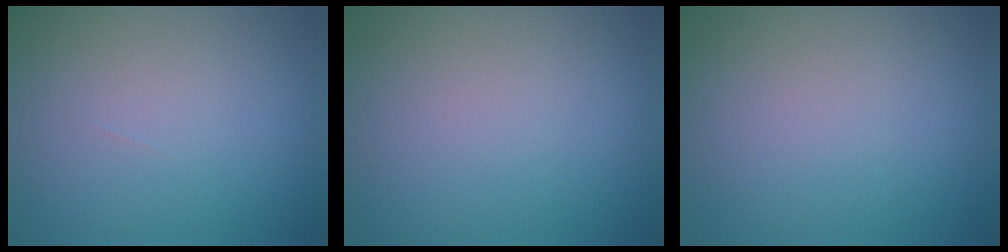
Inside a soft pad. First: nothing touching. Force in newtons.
{"total": 0.0}
{"total": 0.0}